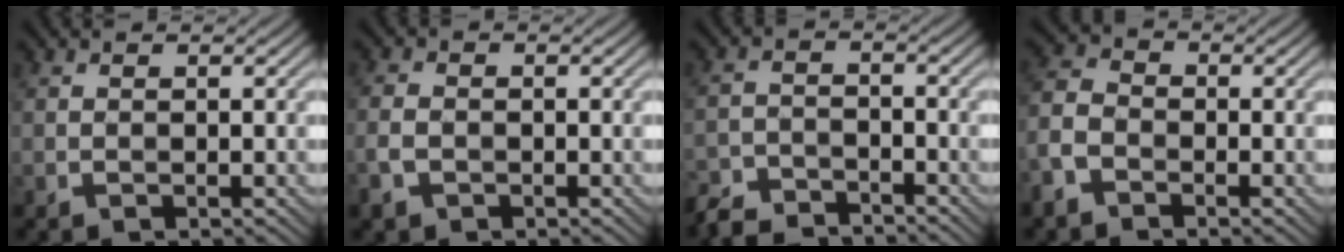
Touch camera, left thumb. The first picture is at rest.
{"total": 3.1, "force": [-1.3, 2.2, 1.7], "torque": [-0.050, -0.006, -0.033]}
{"total": 5.1, "force": [-4.8, 1.3, 1.2], "torque": [-0.020, -0.006, -0.100]}
{"total": 4.8, "force": [-2.9, 3.0, 2.4], "torque": [-0.069, 0.001, -0.075]}